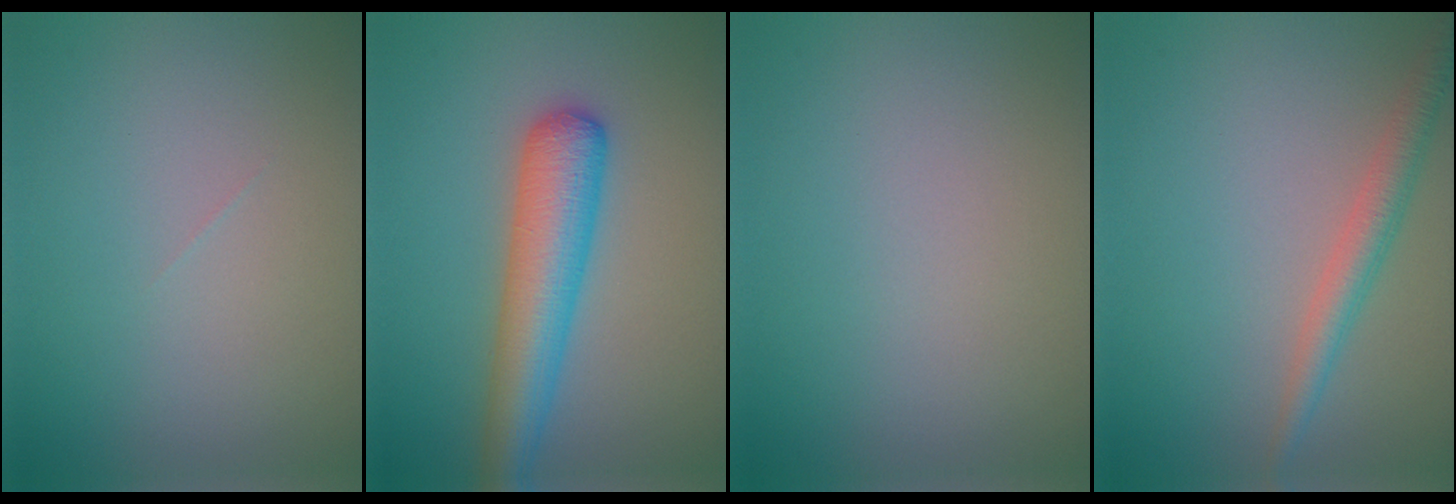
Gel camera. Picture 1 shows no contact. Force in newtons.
{"total": 5.7, "press": 5.7, "slide": 0.2}
{"total": 0.0}
{"total": 2.8, "press": 2.8, "slide": 0.1}